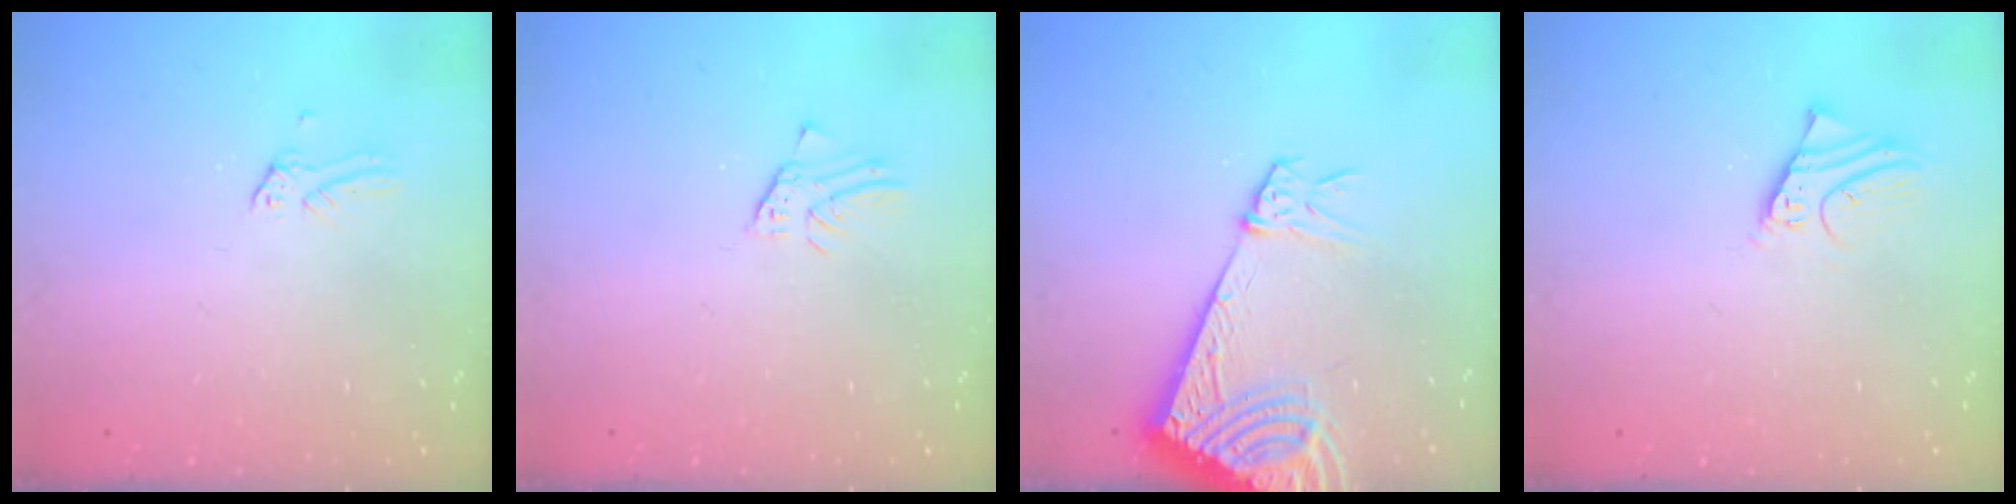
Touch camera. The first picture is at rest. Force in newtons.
{"total": 0.9, "press": 0.9, "slide": 0.1}
{"total": 11.8, "press": 11.6, "slide": 1.9}
{"total": 2.6, "press": 2.6, "slide": 0.1}